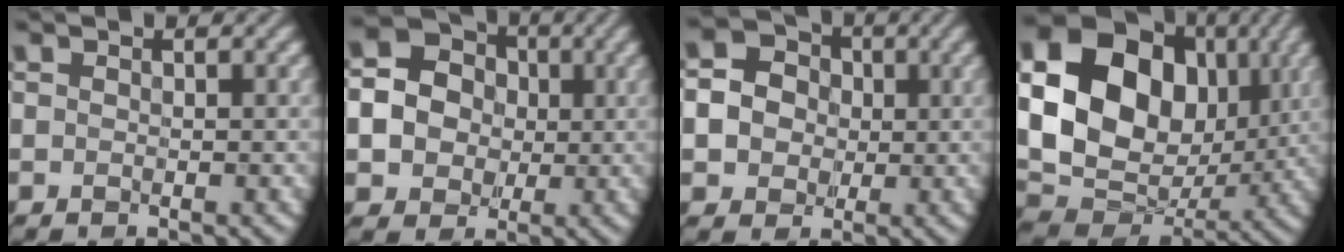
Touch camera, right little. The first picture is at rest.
{"total": 6.8, "force": [-0.2, 6.3, 2.7], "torque": [-0.060, 0.020, -0.013]}
{"total": 4.6, "force": [-0.4, 4.2, 1.9], "torque": [-0.049, 0.012, -0.016]}
{"total": 18.8, "force": [3.2, 14.7, 11.3], "torque": [-0.232, 0.018, 0.065]}